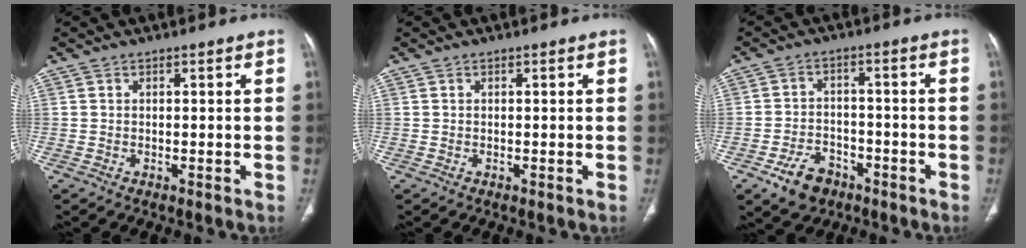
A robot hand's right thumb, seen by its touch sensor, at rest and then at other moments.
{"total": 0.0}
{"total": 7.4, "force": [-4.3, 5.1, 3.3], "torque": [-0.043, 0.026, -0.068]}